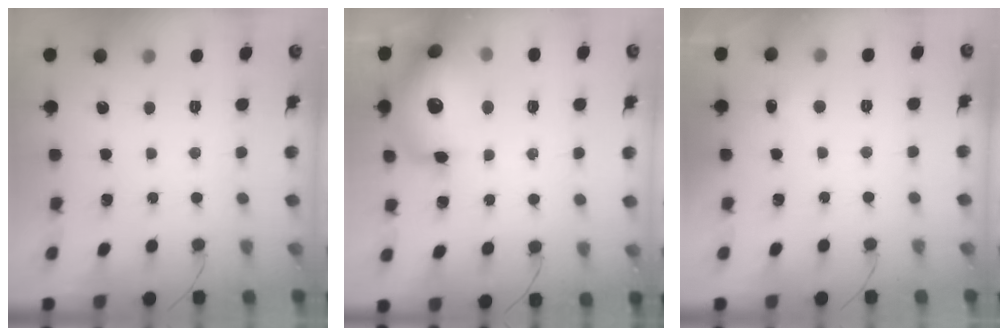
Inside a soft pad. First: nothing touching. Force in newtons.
{"total": 20.0, "press": 19.6, "slide": 3.9}
{"total": 3.5, "press": 3.3, "slide": 1.2}